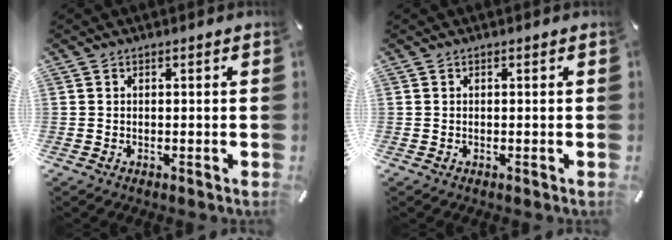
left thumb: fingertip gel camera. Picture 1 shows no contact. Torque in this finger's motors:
{"motor_torque": [-0.07, -0.06, 0.00, 0.05, -0.01]}